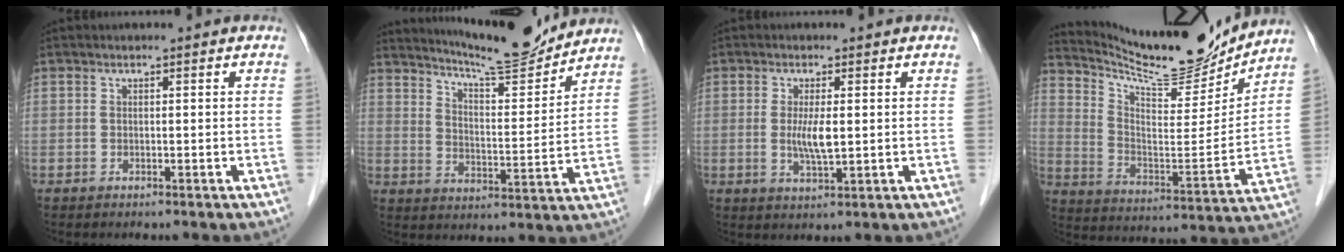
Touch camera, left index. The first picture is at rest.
{"total": 13.4, "force": [12.7, 0.3, 4.2], "torque": [-0.075, -0.007, 0.192]}
{"total": 3.9, "force": [0.2, 0.6, 3.8], "torque": [-0.079, -0.008, 0.007]}
{"total": 18.3, "force": [17.4, 1.9, 5.2], "torque": [-0.110, -0.047, 0.272]}